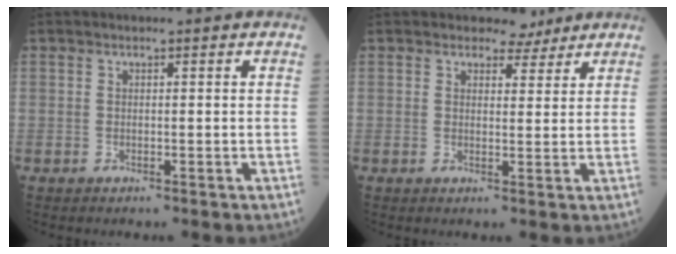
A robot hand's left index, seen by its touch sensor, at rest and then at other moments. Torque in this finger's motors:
{"motor_torque": [0.40, -0.24, 0.11, -0.01]}